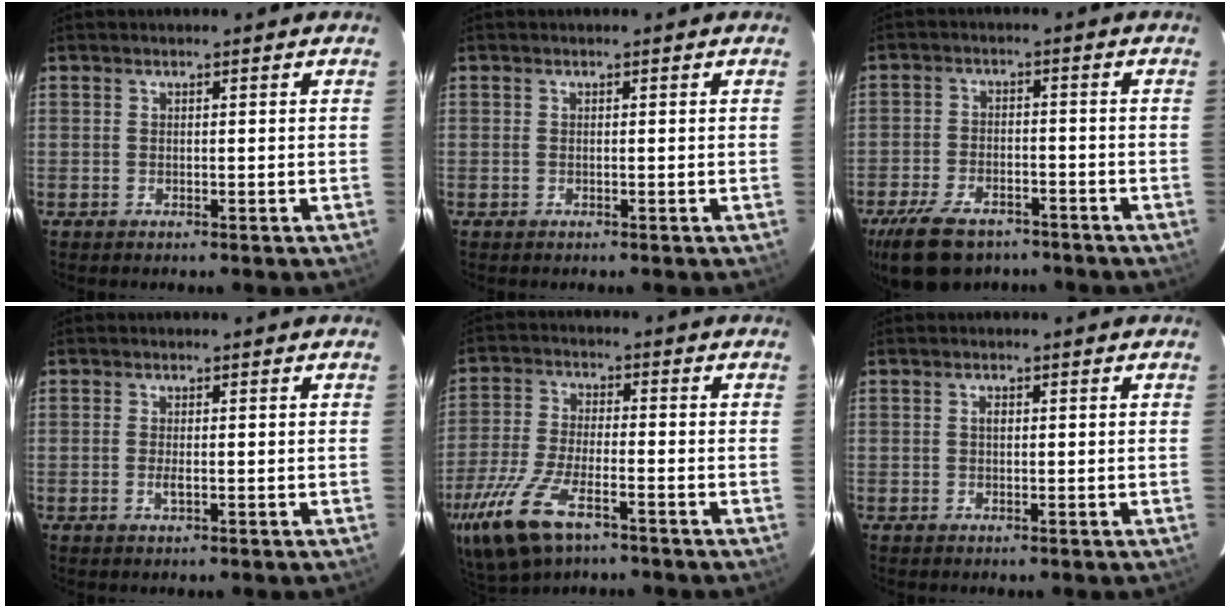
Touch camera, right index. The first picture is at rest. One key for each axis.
{"total": 0.0}
{"total": 13.0, "fx": -9.4, "fy": 6.5, "fz": 6.4, "tx": -0.157, "ty": -0.012, "tz": -0.155}
{"total": 1.4, "fx": -0.3, "fy": 0.3, "fz": 1.3, "tx": -0.026, "ty": -0.001, "tz": -0.006}
{"total": 18.2, "fx": -10.7, "fy": 7.3, "fz": 12.8, "tx": -0.285, "ty": -0.050, "tz": -0.200}
{"total": 0.8, "fx": 0.1, "fy": 0.5, "fz": 0.6, "tx": -0.011, "ty": 0.003, "tz": 0.001}